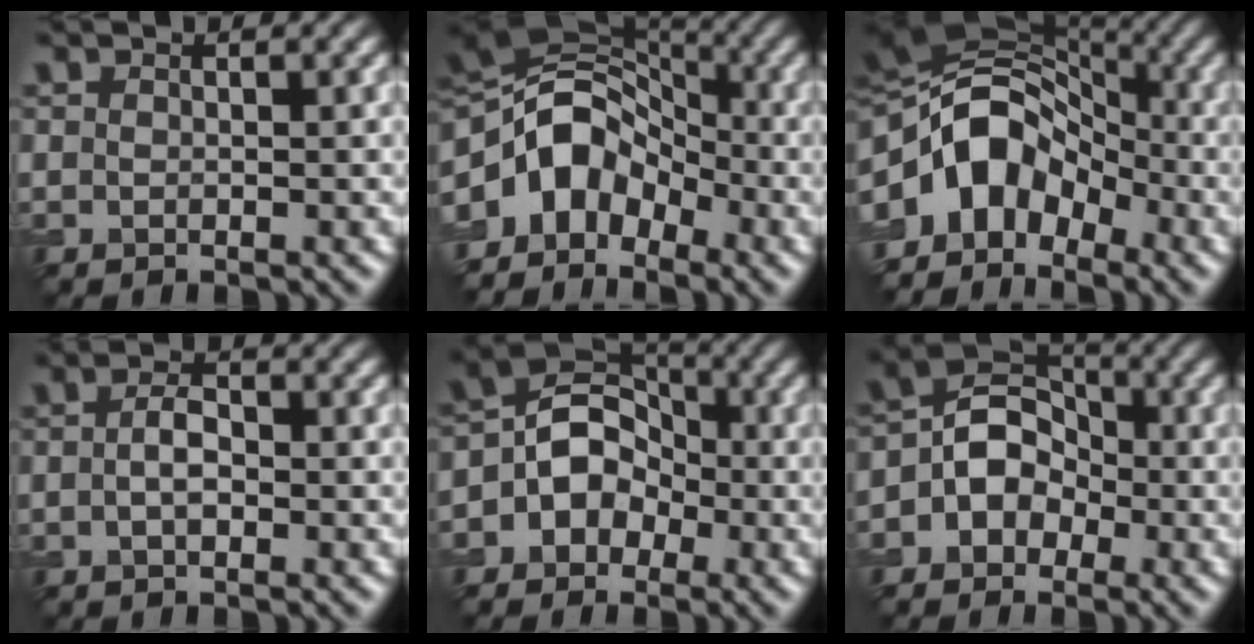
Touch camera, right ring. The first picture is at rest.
{"total": 7.0, "force": [-2.7, 4.9, 4.2], "torque": [-0.055, 0.019, -0.067]}
{"total": 8.3, "force": [-2.7, 5.9, 5.2], "torque": [-0.072, 0.020, -0.068]}
{"total": 1.7, "force": [-0.2, 0.8, 1.5], "torque": [-0.028, 0.005, -0.007]}
{"total": 6.2, "force": [-1.1, 5.2, 3.1], "torque": [-0.015, 0.021, -0.039]}
{"total": 5.2, "force": [-0.8, 4.3, 2.8], "torque": [-0.017, 0.015, -0.030]}